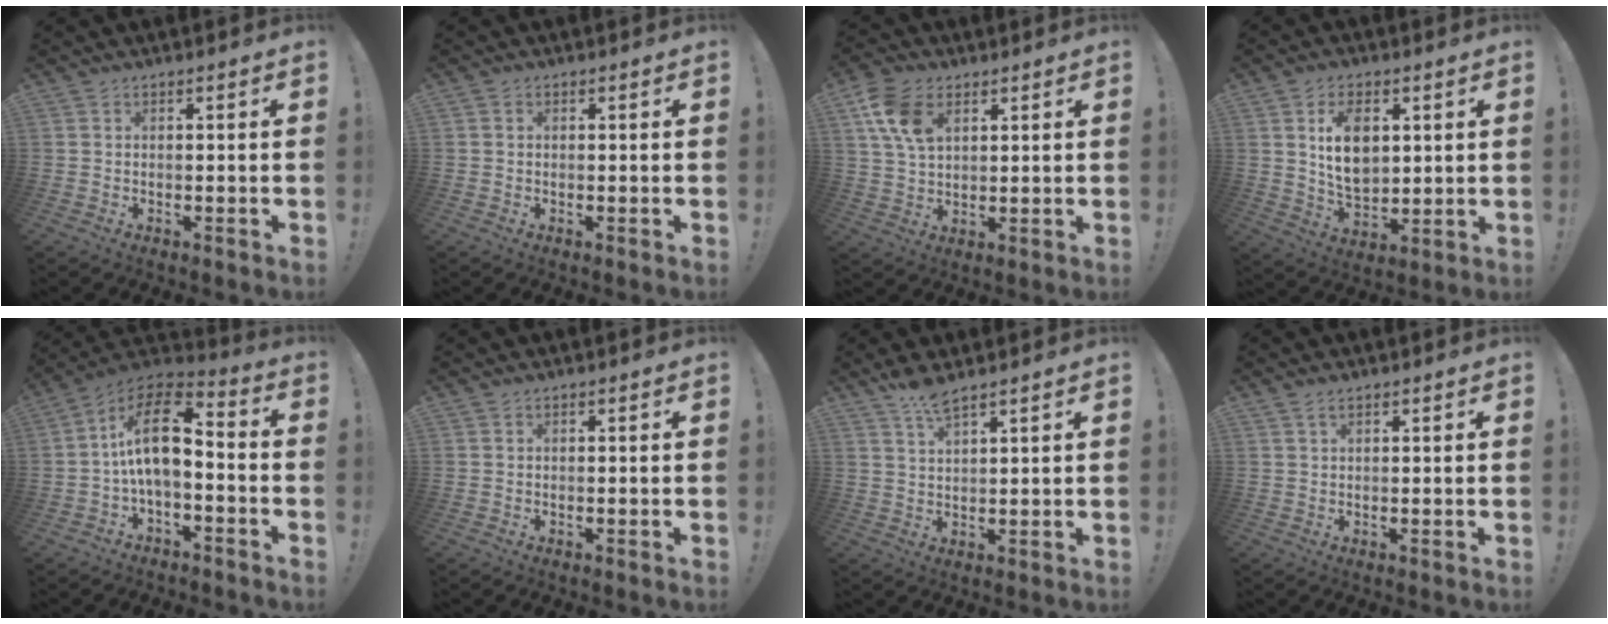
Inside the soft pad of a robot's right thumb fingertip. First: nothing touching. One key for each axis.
{"total": 0.6, "fx": -0.1, "fy": 0.6, "fz": 0.0, "tx": -0.002, "ty": 0.003, "tz": -0.001}
{"total": 11.1, "fx": 5.1, "fy": 6.8, "fz": 7.2, "tx": -0.142, "ty": -0.008, "tz": 0.098}
{"total": 11.4, "fx": 3.4, "fy": 7.4, "fz": 8.0, "tx": -0.126, "ty": -0.007, "tz": 0.059}
{"total": 14.8, "fx": 0.9, "fy": 7.3, "fz": 12.9, "tx": -0.227, "ty": 0.004, "tz": 0.016}
{"total": 0.0}
{"total": 5.5, "fx": 4.5, "fy": 1.1, "fz": 3.0, "tx": -0.052, "ty": -0.025, "tz": 0.078}
{"total": 1.9, "fx": 1.2, "fy": 0.9, "fz": 1.1, "tx": -0.021, "ty": -0.001, "tz": 0.022}